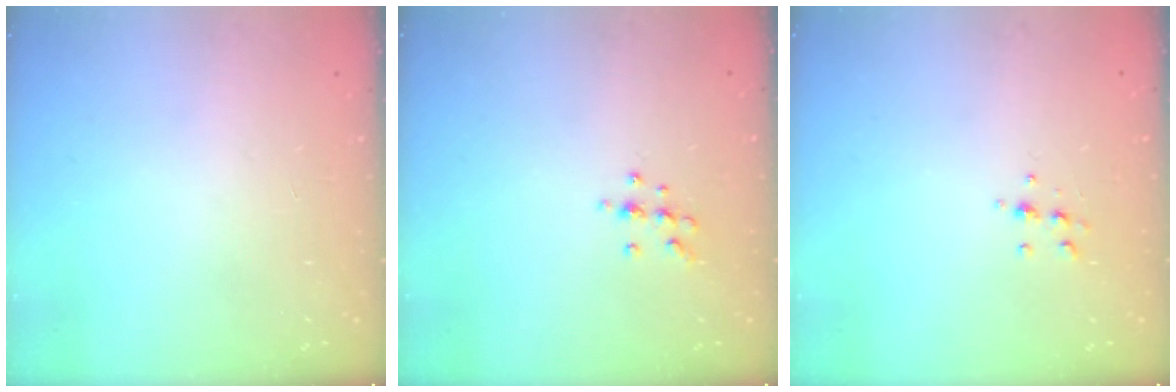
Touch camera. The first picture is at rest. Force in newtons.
{"total": 7.1, "press": 7.0, "slide": 1.3}
{"total": 5.8, "press": 5.8, "slide": 0.6}